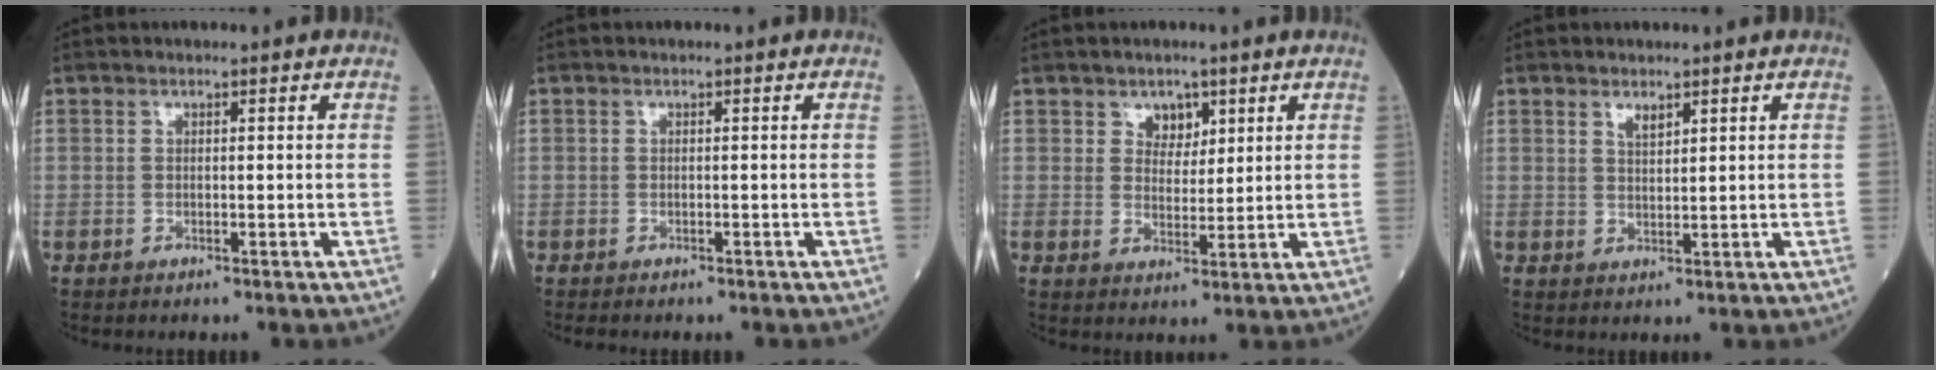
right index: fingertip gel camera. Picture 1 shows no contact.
{"total": 0.9, "force": [-0.8, 0.2, 0.3], "torque": [-0.008, -0.001, -0.011]}
{"total": 3.3, "force": [2.0, 2.2, 1.4], "torque": [-0.020, -0.001, 0.035]}
{"total": 1.9, "force": [1.4, 0.5, 1.2], "torque": [-0.028, -0.005, 0.030]}